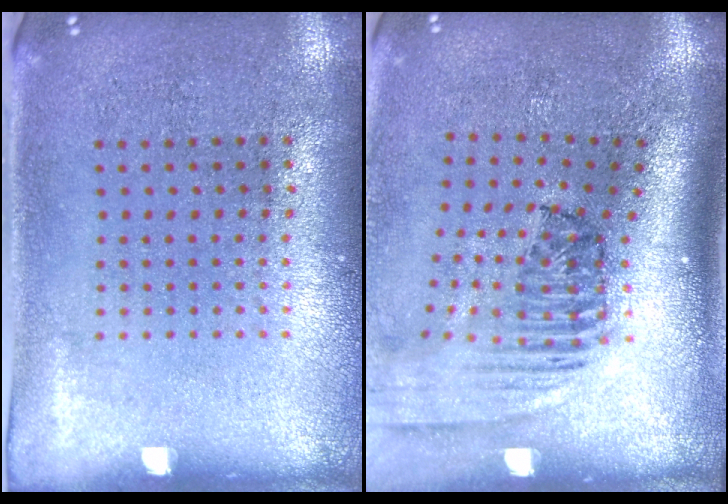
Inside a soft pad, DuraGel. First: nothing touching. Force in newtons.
{"total": 2.4, "press": 1.5, "slide": 1.8}